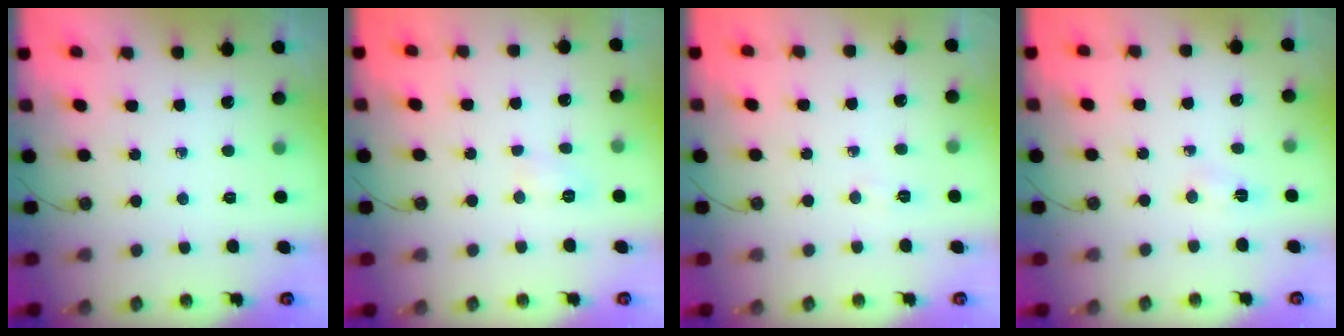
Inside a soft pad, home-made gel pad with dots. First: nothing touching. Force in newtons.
{"total": 3.9, "press": 3.9, "slide": 0.4}
{"total": 3.6, "press": 3.6, "slide": 0.4}
{"total": 2.5, "press": 2.5, "slide": 0.3}